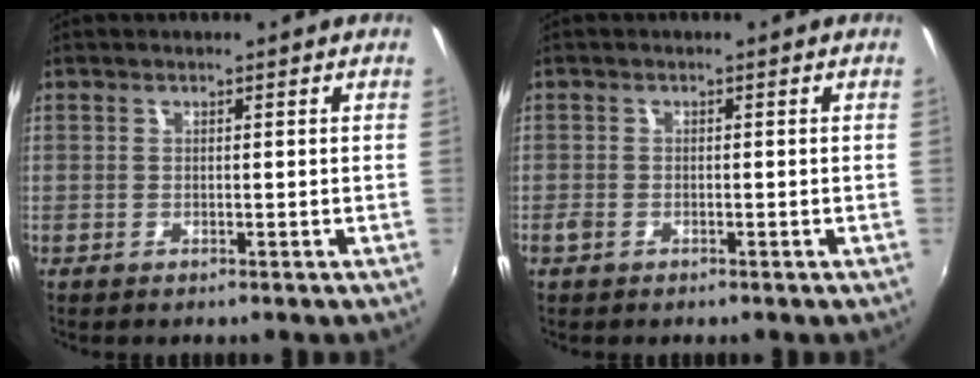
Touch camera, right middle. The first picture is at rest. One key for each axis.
{"total": 1.6, "fx": -1.0, "fy": 0.9, "fz": 0.7, "tx": -0.016, "ty": -0.004, "tz": -0.022}